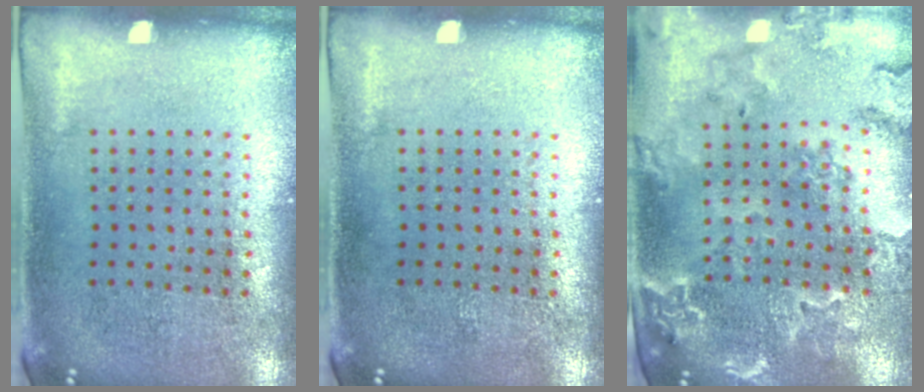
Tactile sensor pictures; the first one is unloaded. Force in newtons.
{"total": 0.0}
{"total": 1.9, "press": 1.9, "slide": 0.2}